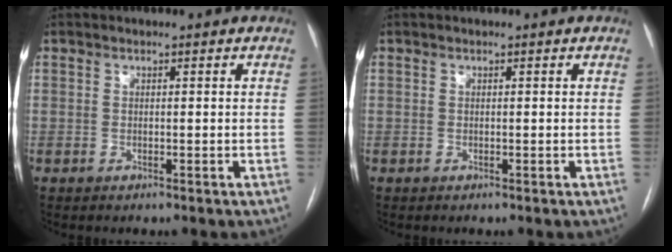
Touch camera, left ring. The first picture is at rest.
{"total": 0.0}